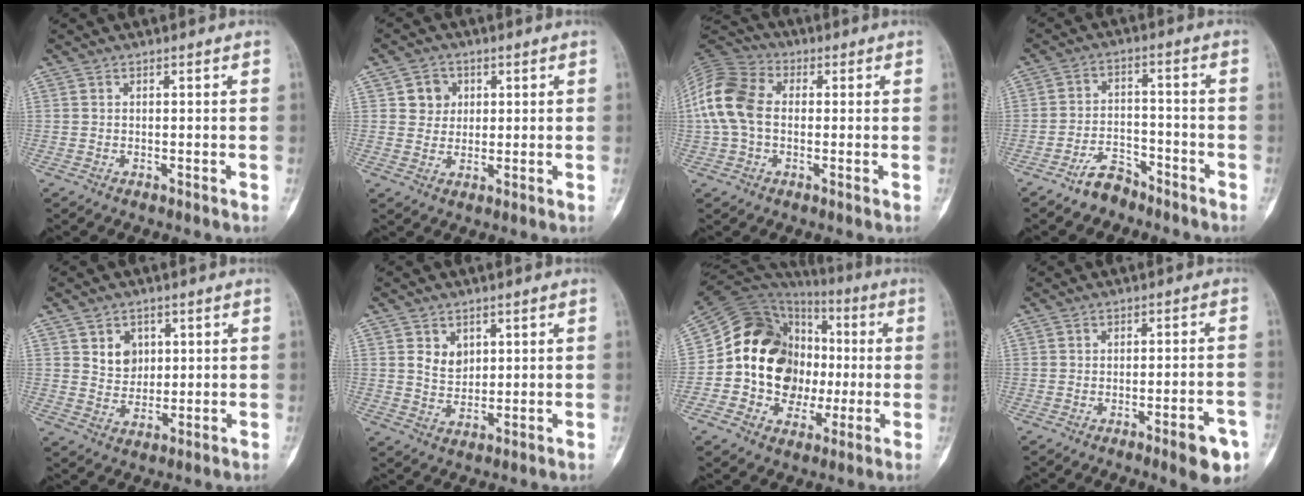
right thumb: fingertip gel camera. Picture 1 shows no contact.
{"total": 4.6, "force": [1.4, 4.2, 1.2], "torque": [0.005, 0.000, 0.020]}
{"total": 12.0, "force": [0.3, 8.4, 8.6], "torque": [-0.184, 0.029, -0.005]}
{"total": 2.5, "force": [-2.0, 1.2, 1.1], "torque": [-0.021, 0.012, -0.034]}
{"total": 5.4, "force": [1.9, 4.5, 2.4], "torque": [-0.015, -0.012, 0.036]}
{"total": 4.4, "force": [1.8, 3.4, 2.3], "torque": [-0.022, -0.015, 0.037]}
{"total": 20.4, "force": [-1.0, 17.2, 10.9], "torque": [-0.142, 0.059, -0.006]}
{"total": 7.3, "force": [-3.8, 1.7, 5.9], "torque": [-0.065, 0.016, -0.045]}